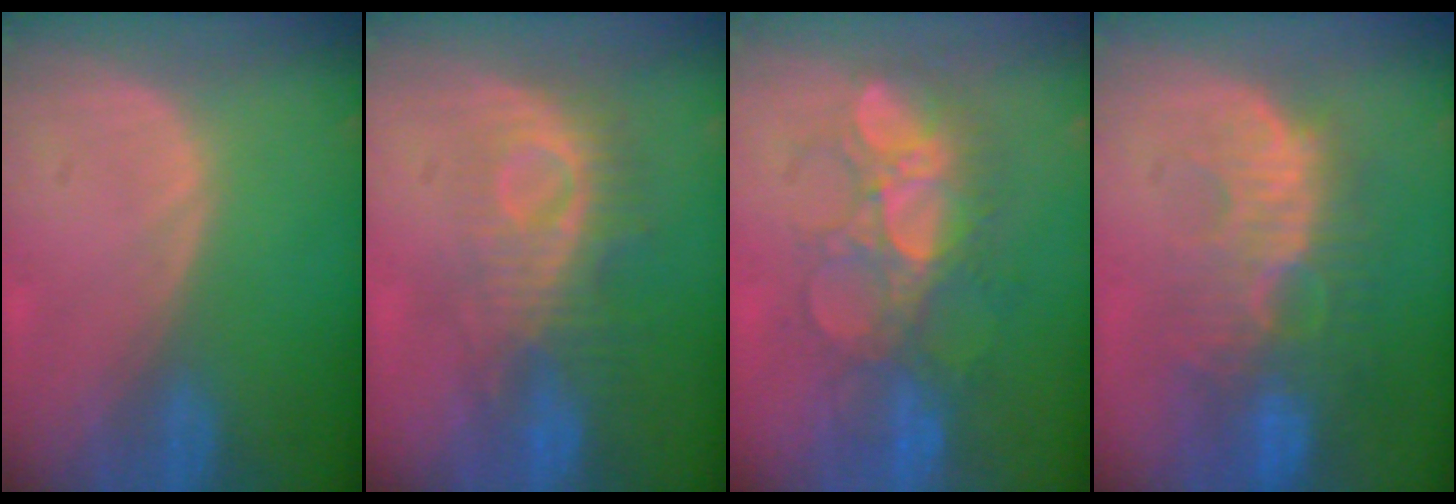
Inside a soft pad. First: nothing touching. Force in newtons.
{"total": 9.2, "press": 8.2, "slide": 4.0}
{"total": 9.2, "press": 8.8, "slide": 2.5}
{"total": 11.0, "press": 9.7, "slide": 5.1}